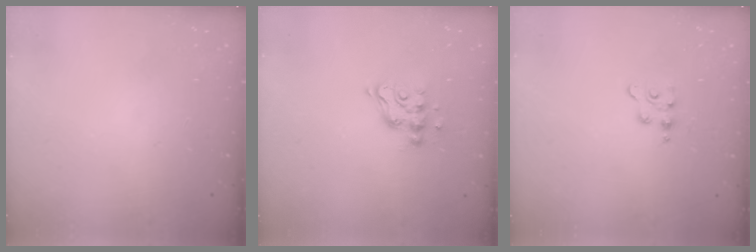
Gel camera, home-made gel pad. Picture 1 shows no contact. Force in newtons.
{"total": 9.6, "press": 9.6, "slide": 0.7}
{"total": 2.5, "press": 2.4, "slide": 0.4}